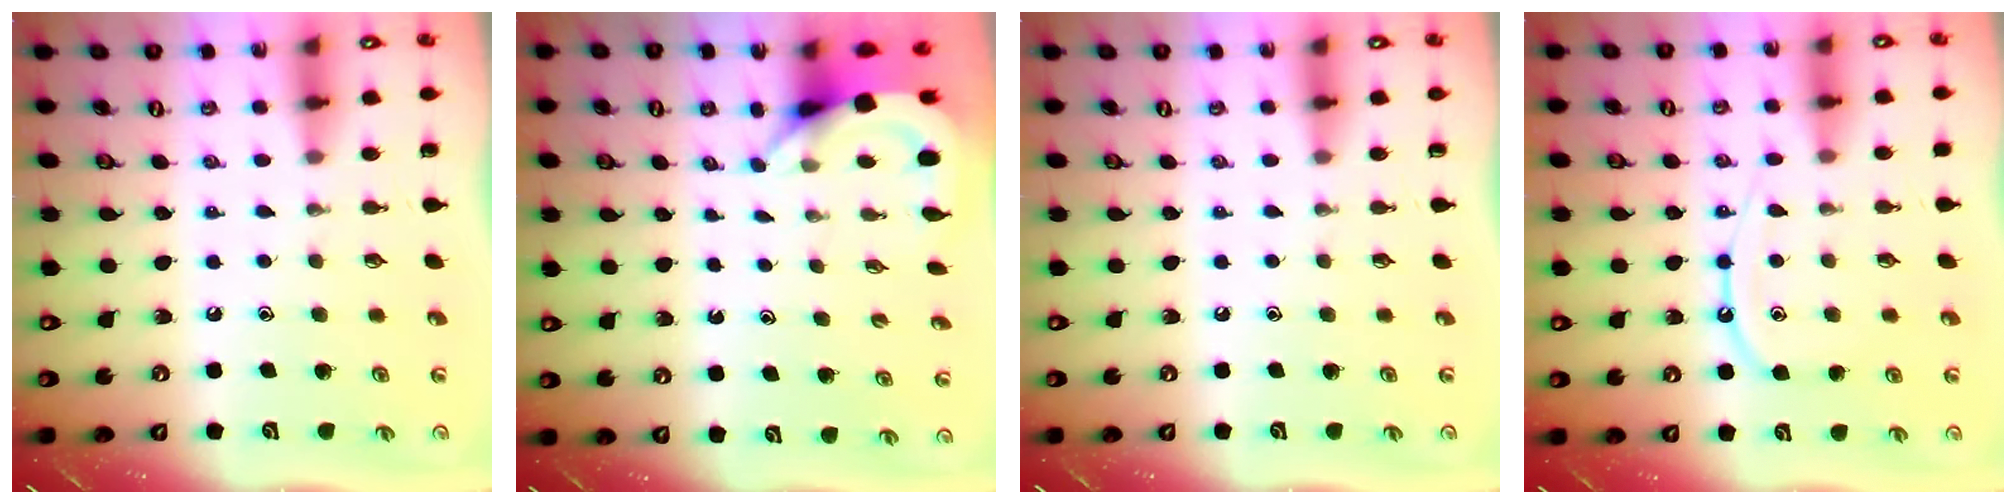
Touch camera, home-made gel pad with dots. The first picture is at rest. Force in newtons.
{"total": 3.9, "press": 3.9, "slide": 0.2}
{"total": 0.0}
{"total": 9.8, "press": 9.7, "slide": 0.9}